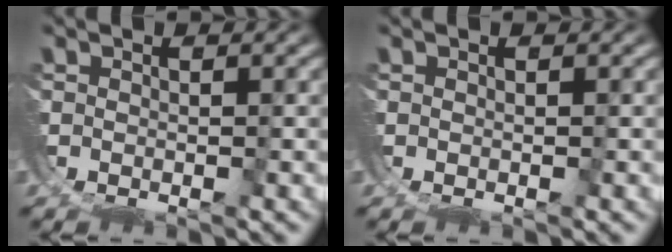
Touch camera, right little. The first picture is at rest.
{"total": 0.0}